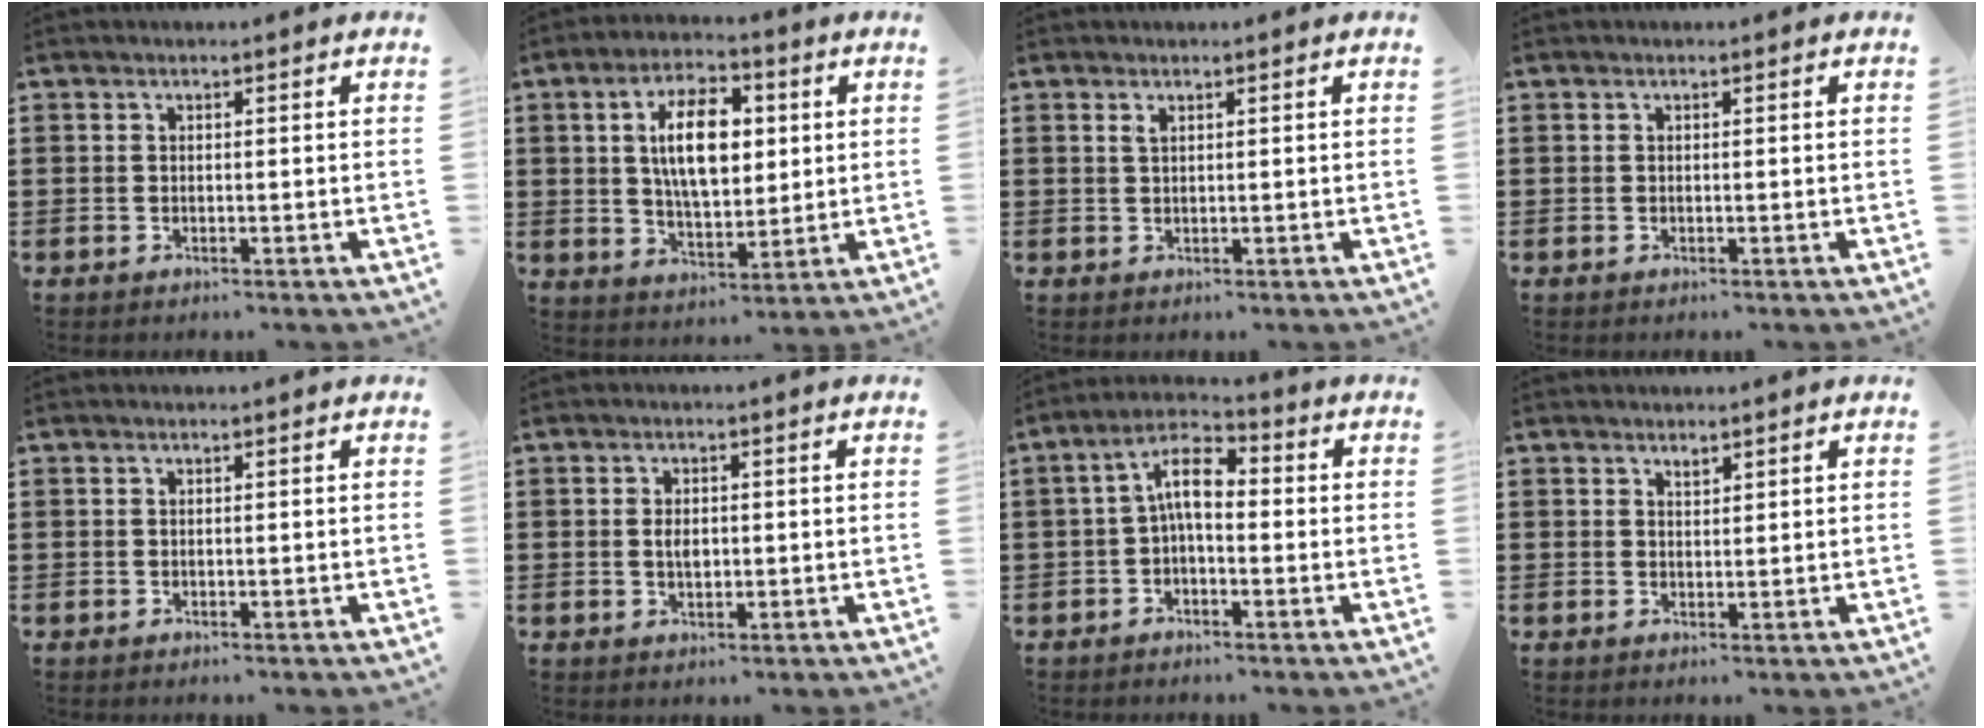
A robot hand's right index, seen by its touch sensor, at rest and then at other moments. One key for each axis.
{"total": 10.4, "fx": 2.3, "fy": 4.9, "fz": 8.8, "tx": -0.154, "ty": 0.007, "tz": 0.035}
{"total": 1.0, "fx": 0.6, "fy": 0.4, "fz": 0.7, "tx": -0.016, "ty": 0.003, "tz": 0.010}
{"total": 0.0}
{"total": 0.0}
{"total": 2.3, "fx": -0.1, "fy": 1.4, "fz": 1.9, "tx": -0.030, "ty": 0.004, "tz": -0.004}
{"total": 6.7, "fx": 0.0, "fy": 2.8, "fz": 6.1, "tx": -0.131, "ty": 0.010, "tz": -0.006}
{"total": 1.0, "fx": 0.9, "fy": 0.3, "fz": 0.3, "tx": -0.009, "ty": -0.002, "tz": 0.018}